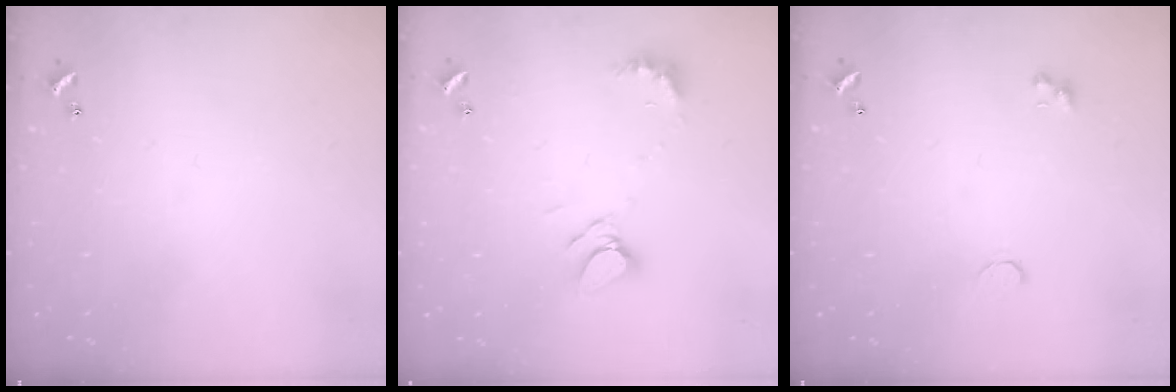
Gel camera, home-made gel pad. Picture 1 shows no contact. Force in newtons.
{"total": 7.0, "press": 7.0, "slide": 0.8}
{"total": 0.8, "press": 0.7, "slide": 0.4}